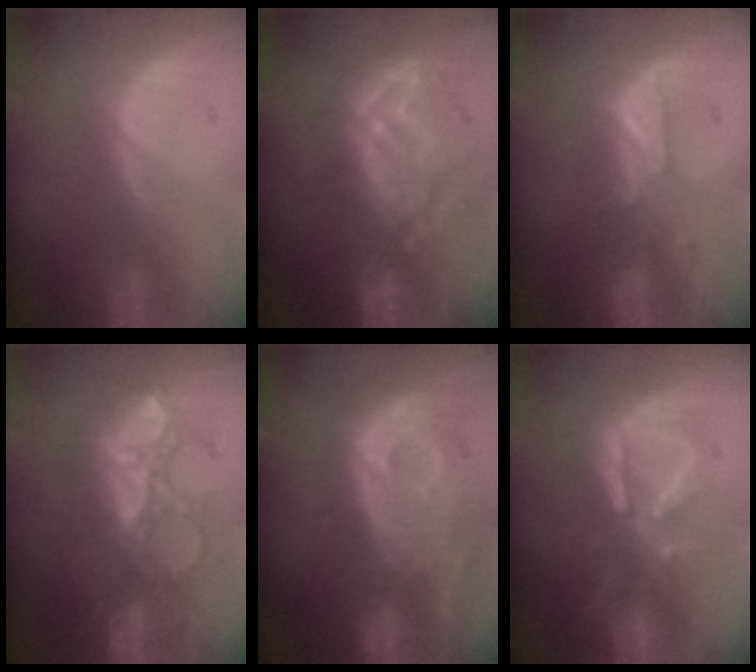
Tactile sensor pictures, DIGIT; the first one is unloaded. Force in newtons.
{"total": 10.7, "press": 10.2, "slide": 3.5}
{"total": 3.6, "press": 3.5, "slide": 0.5}
{"total": 9.4, "press": 9.2, "slide": 2.1}
{"total": 12.2, "press": 10.8, "slide": 5.6}
{"total": 8.0, "press": 7.7, "slide": 2.4}